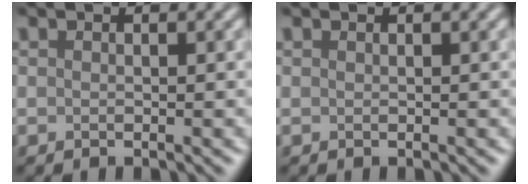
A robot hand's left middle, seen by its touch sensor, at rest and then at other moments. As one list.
[{"total": 0.0}]